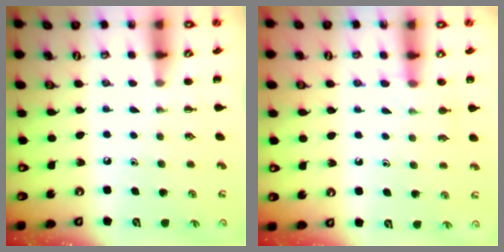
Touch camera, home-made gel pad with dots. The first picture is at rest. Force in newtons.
{"total": 6.2, "press": 6.1, "slide": 0.8}